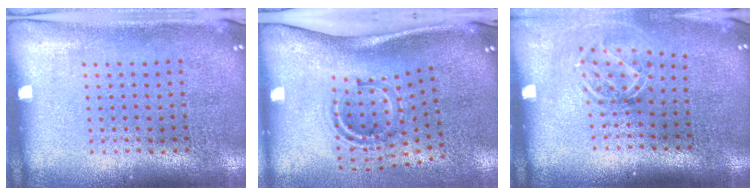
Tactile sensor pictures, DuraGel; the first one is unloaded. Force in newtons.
{"total": 1.6, "press": 1.1, "slide": 1.1}
{"total": 1.7, "press": 1.3, "slide": 1.2}